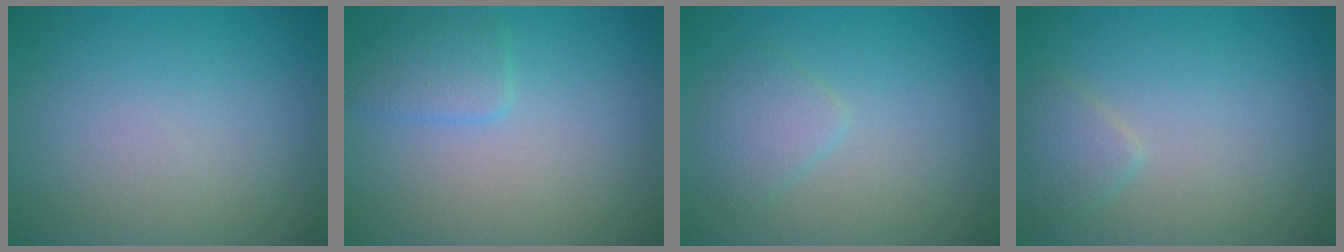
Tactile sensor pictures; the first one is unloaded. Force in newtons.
{"total": 2.0, "press": 2.0, "slide": 0.1}
{"total": 1.9, "press": 1.9, "slide": 0.1}
{"total": 1.6, "press": 1.6, "slide": 0.1}